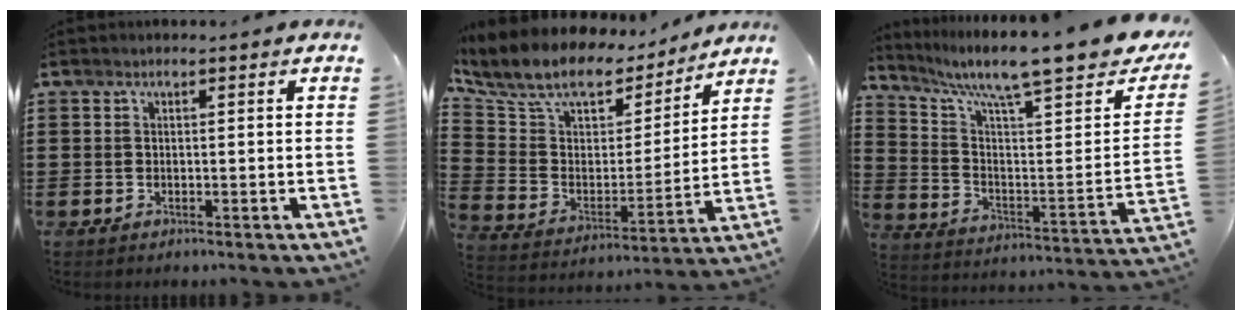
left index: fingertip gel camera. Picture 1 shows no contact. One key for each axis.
{"total": 10.3, "fx": 8.2, "fy": 4.5, "fz": 4.3, "tx": -0.116, "ty": -0.047, "tz": 0.143}
{"total": 10.5, "fx": 8.4, "fy": 1.1, "fz": 6.2, "tx": -0.130, "ty": -0.063, "tz": 0.131}